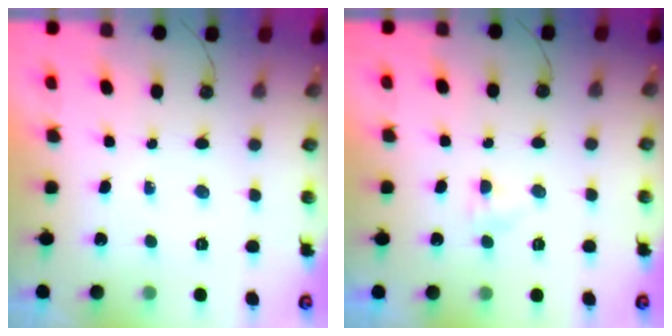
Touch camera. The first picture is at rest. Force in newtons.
{"total": 4.3, "press": 2.3, "slide": 3.6}